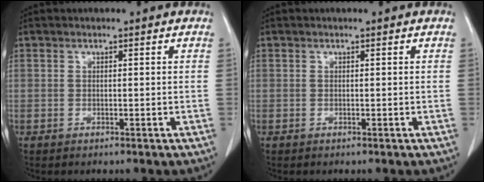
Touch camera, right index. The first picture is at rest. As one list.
[{"total": 0.0}]